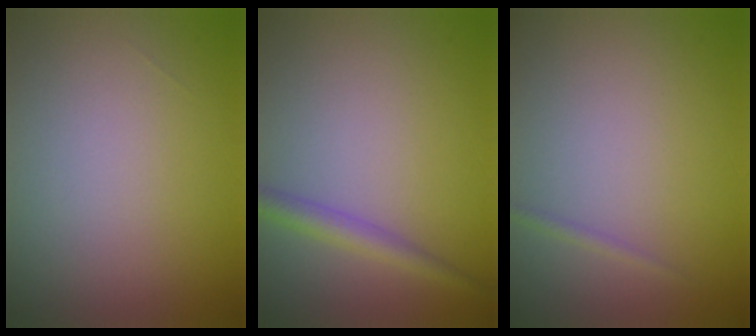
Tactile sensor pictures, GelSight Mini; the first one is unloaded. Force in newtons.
{"total": 2.2, "press": 2.2, "slide": 0.1}
{"total": 0.6, "press": 0.6, "slide": 0.1}